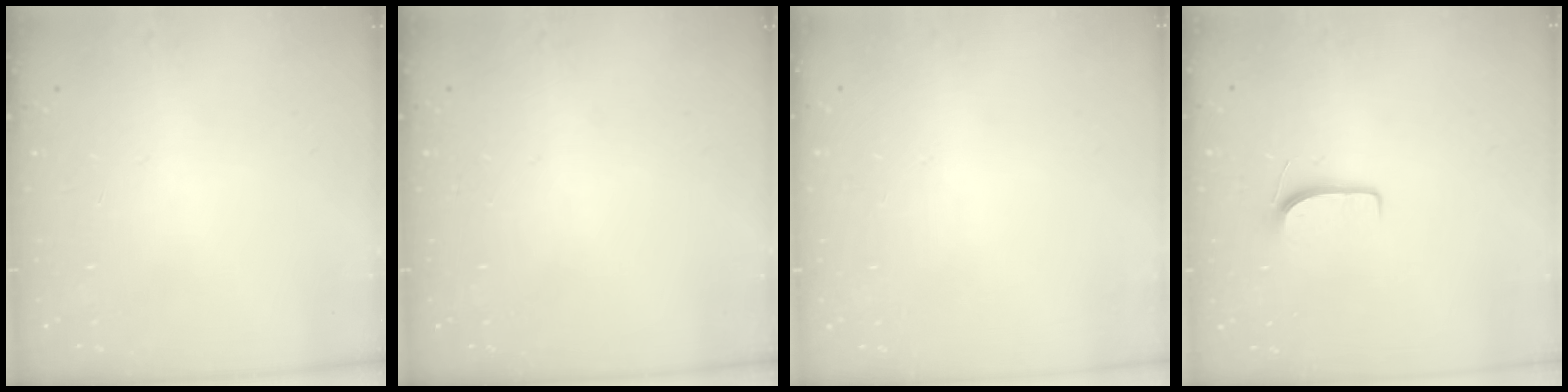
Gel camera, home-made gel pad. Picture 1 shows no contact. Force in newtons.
{"total": 0.0}
{"total": 0.0}
{"total": 5.8, "press": 5.8, "slide": 0.6}